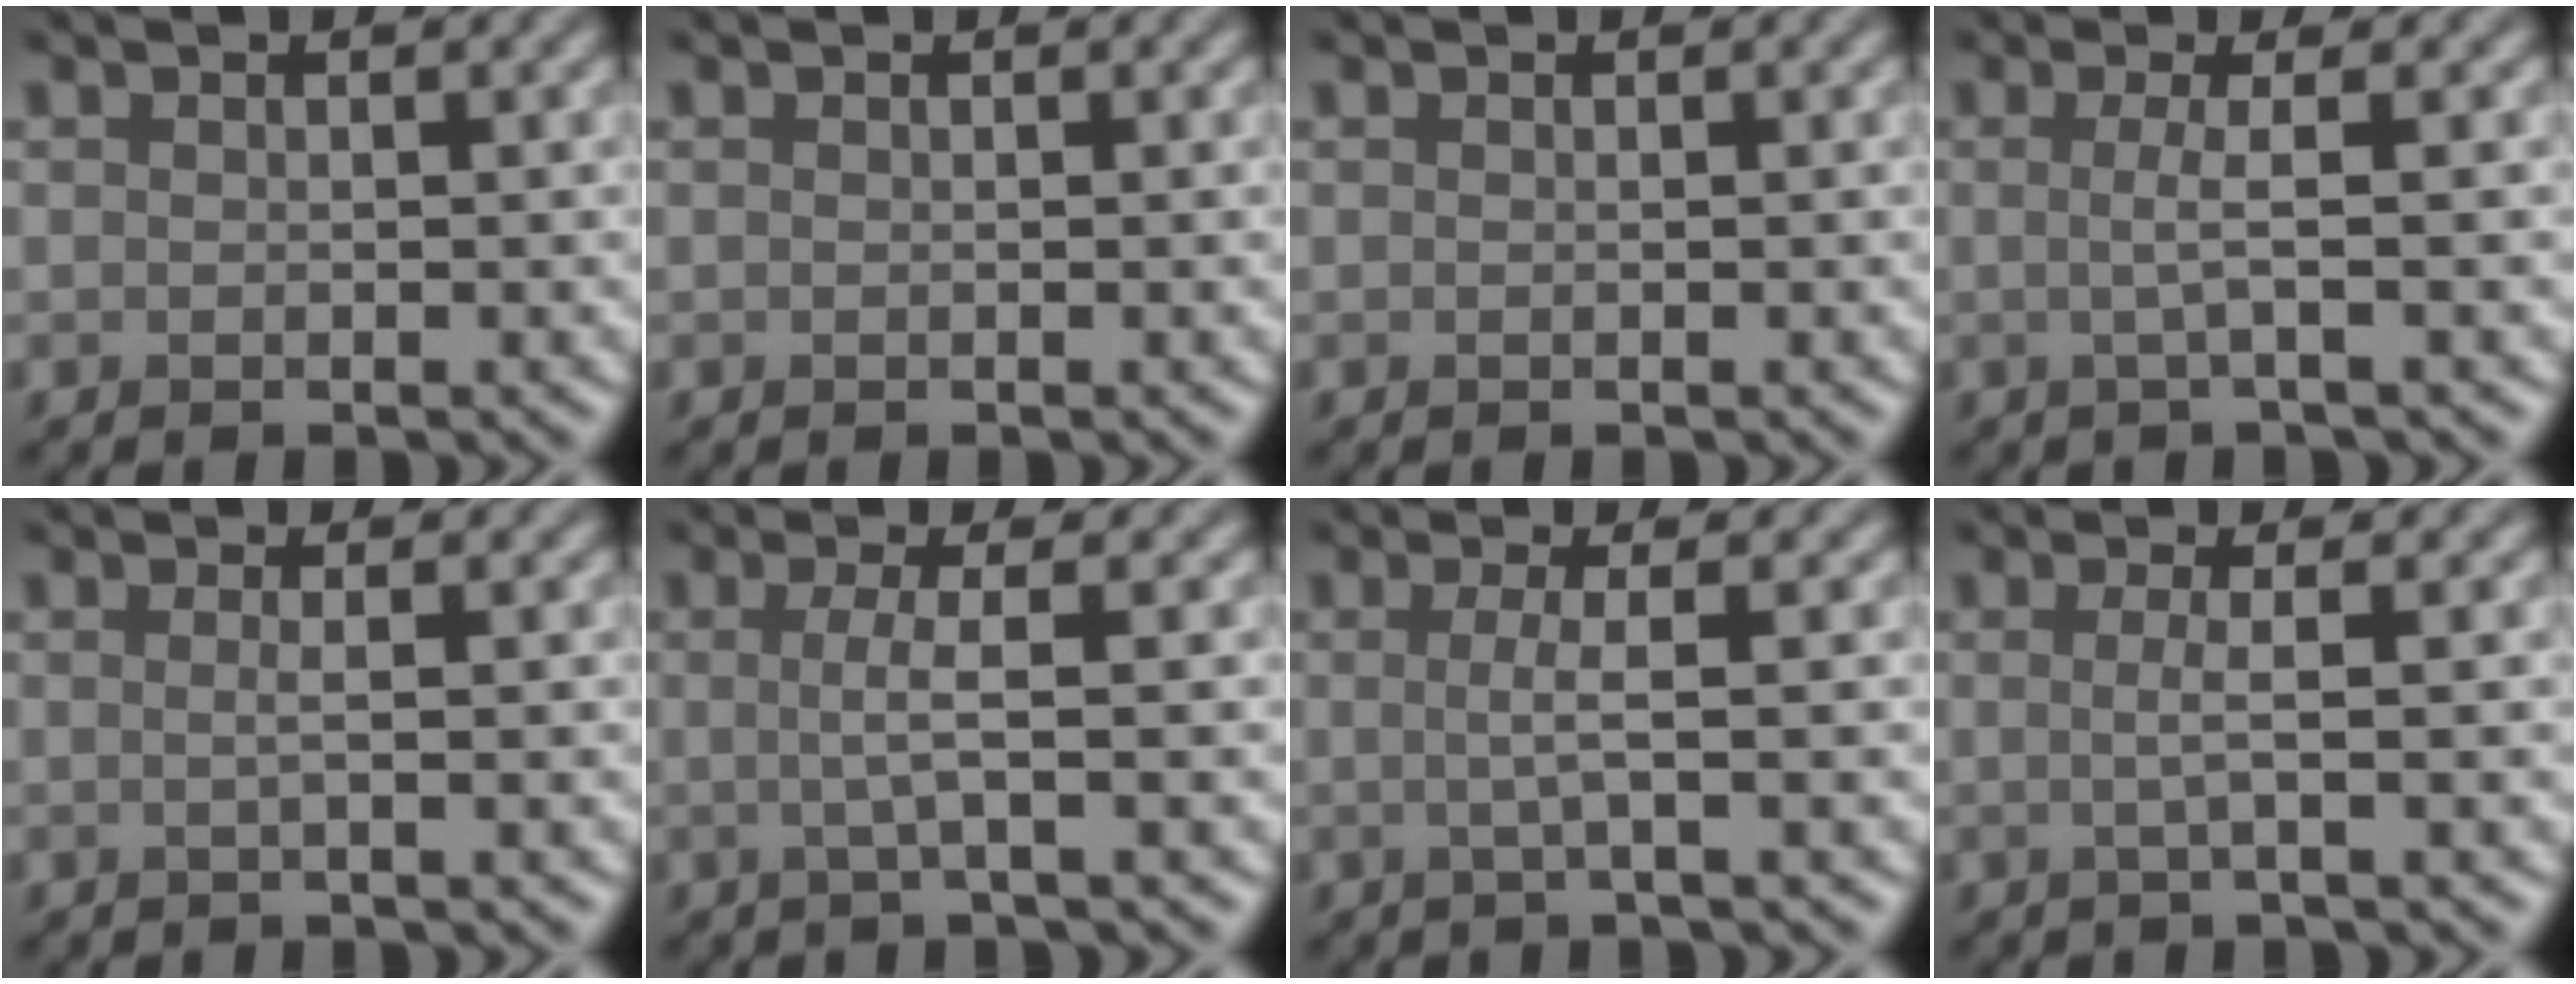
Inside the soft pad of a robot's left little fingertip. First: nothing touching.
{"total": 0.0}
{"total": 0.0}
{"total": 2.3, "force": [0.0, 0.6, 2.2], "torque": [-0.039, -0.002, -0.010]}
{"total": 1.4, "force": [0.0, 0.5, 1.3], "torque": [-0.017, -0.004, -0.011]}
{"total": 2.7, "force": [0.0, 0.6, 2.6], "torque": [-0.047, -0.003, -0.010]}
{"total": 2.4, "force": [0.0, 0.5, 2.3], "torque": [-0.041, -0.002, -0.010]}
{"total": 2.0, "force": [0.0, 0.5, 1.9], "torque": [-0.032, -0.002, -0.010]}